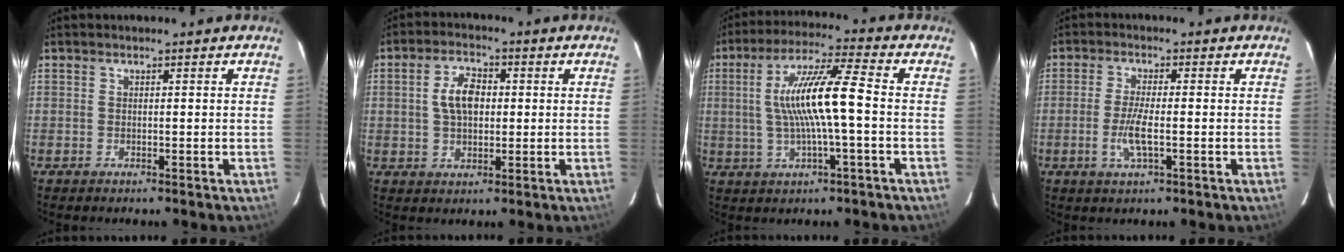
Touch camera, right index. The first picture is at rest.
{"total": 6.6, "force": [0.7, 4.0, 5.2], "torque": [-0.097, 0.014, 0.016]}
{"total": 11.1, "force": [-0.1, -0.1, 11.1], "torque": [-0.207, 0.008, 0.003]}
{"total": 5.0, "force": [-1.3, 0.8, 4.8], "torque": [-0.096, -0.007, -0.027]}